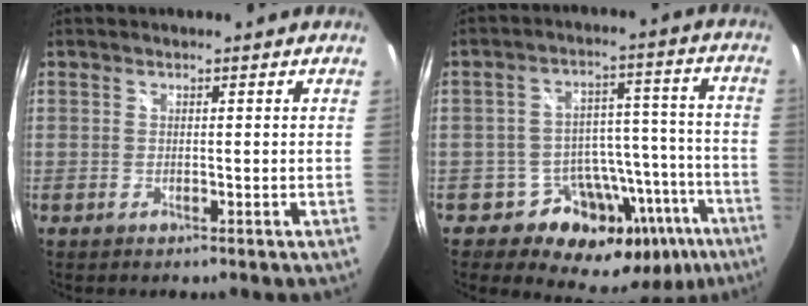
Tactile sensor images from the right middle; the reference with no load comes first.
{"total": 17.6, "force": [-10.4, 12.2, 7.1], "torque": [-0.105, 0.047, -0.122]}